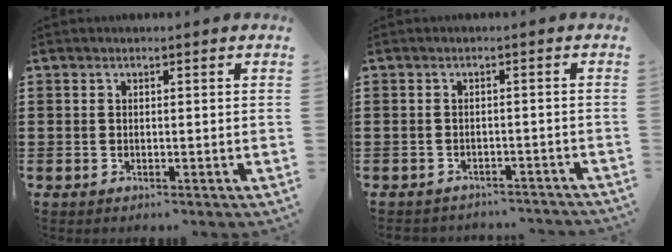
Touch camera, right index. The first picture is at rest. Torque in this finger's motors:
{"motor_torque": [-1.93, 0.21, -1.05, -0.21]}